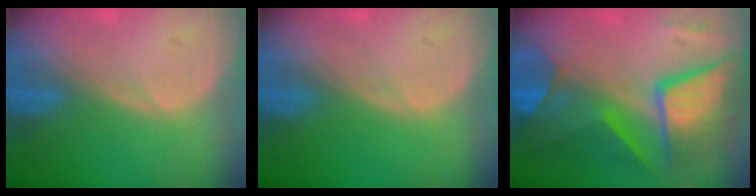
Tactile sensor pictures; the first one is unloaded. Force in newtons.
{"total": 0.0}
{"total": 11.5, "press": 11.4, "slide": 1.3}